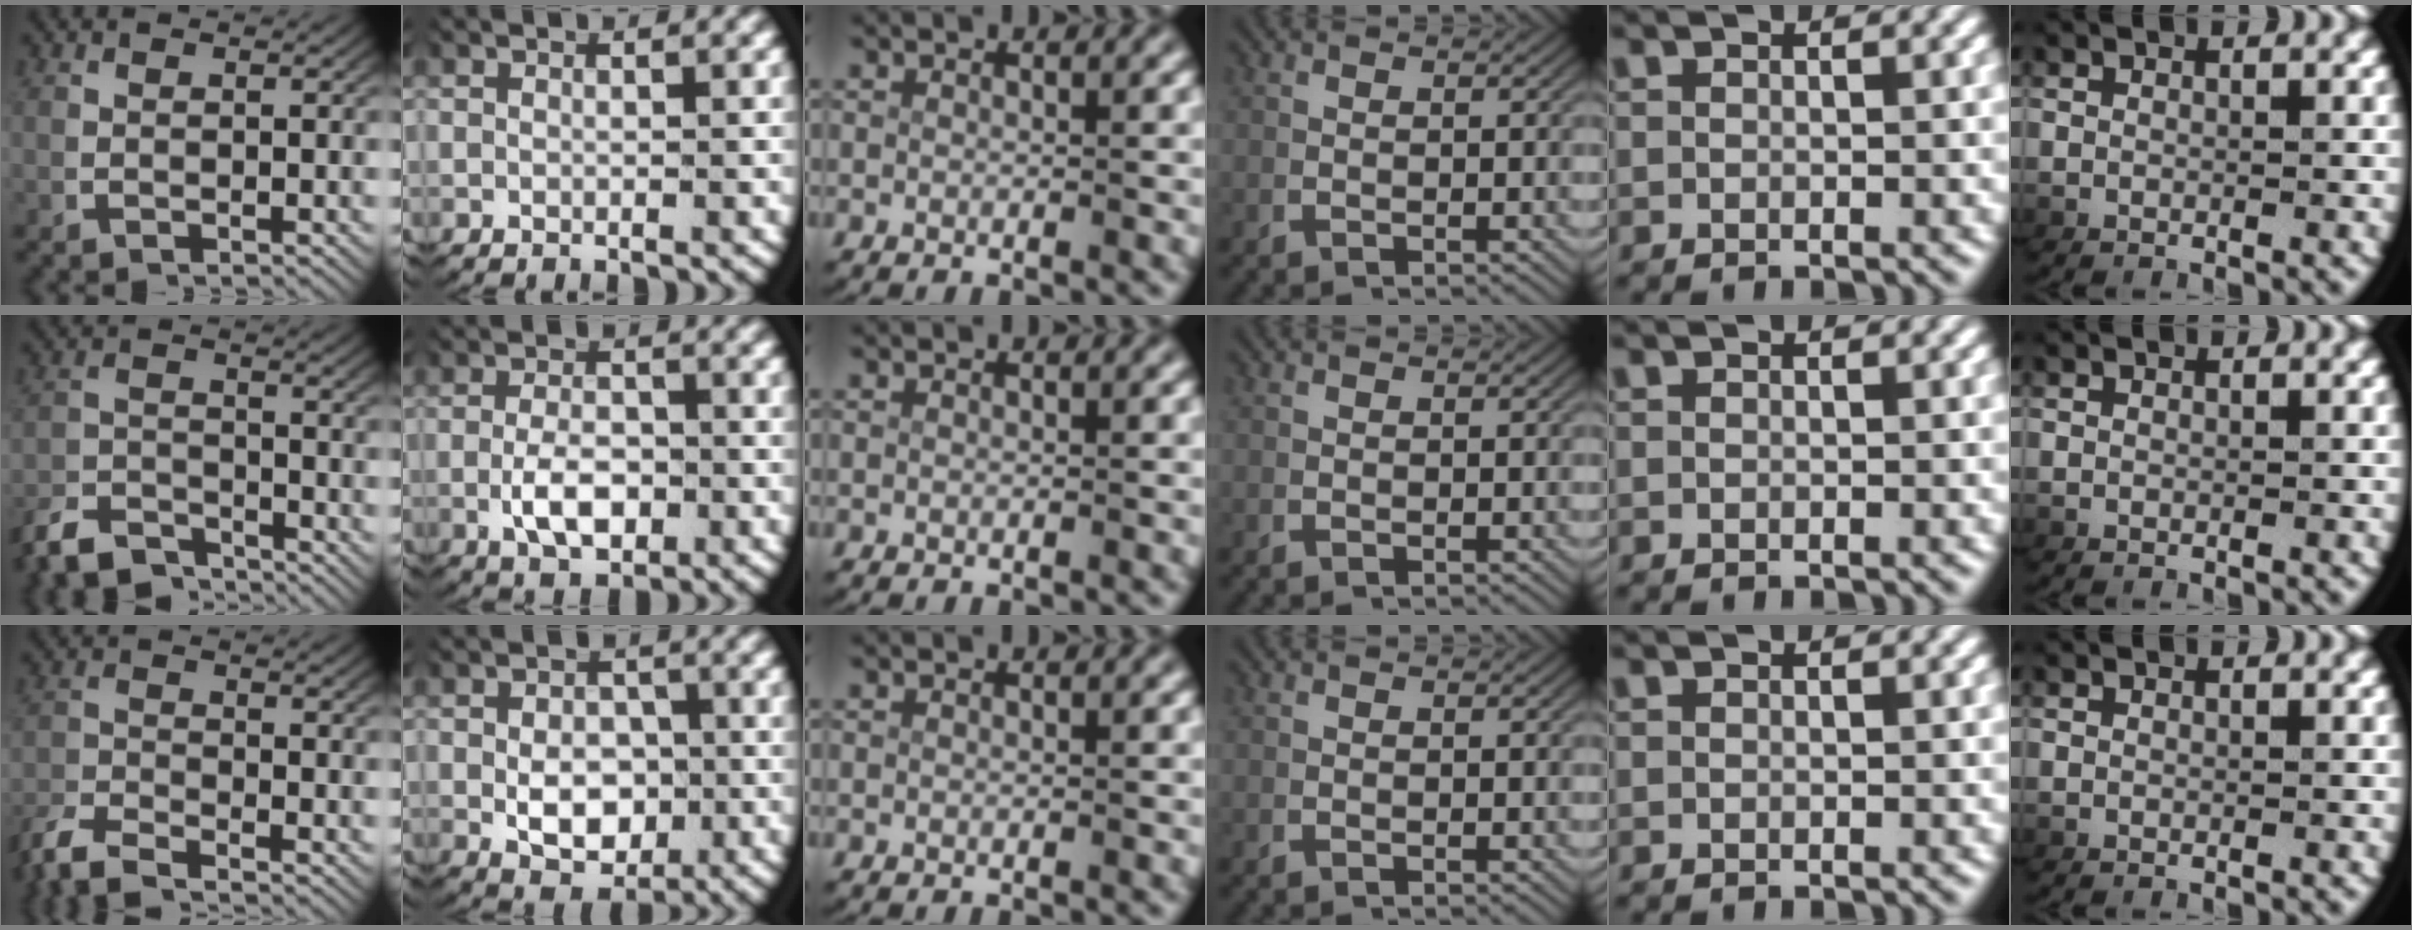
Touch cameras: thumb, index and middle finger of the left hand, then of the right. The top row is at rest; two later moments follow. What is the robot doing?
{"motion": "lift_and_place", "object": "card"}